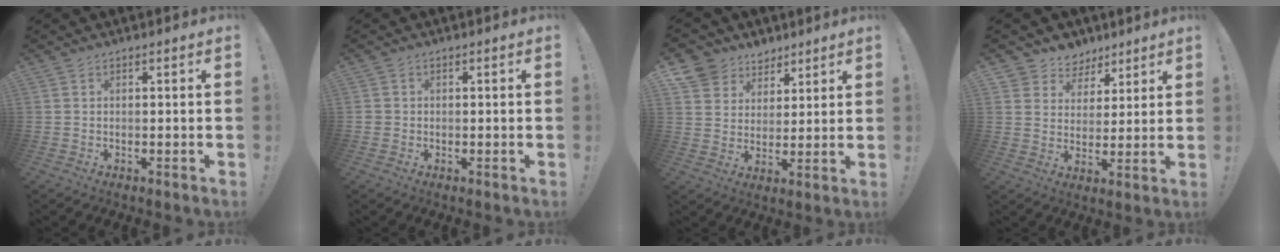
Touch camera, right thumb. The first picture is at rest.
{"total": 1.3, "force": [-0.6, 1.1, 0.5], "torque": [-0.008, 0.005, -0.011]}
{"total": 9.1, "force": [6.1, 6.7, 0.9], "torque": [-0.026, -0.047, 0.124]}
{"total": 6.9, "force": [4.0, 5.6, 0.4], "torque": [-0.006, -0.033, 0.081]}